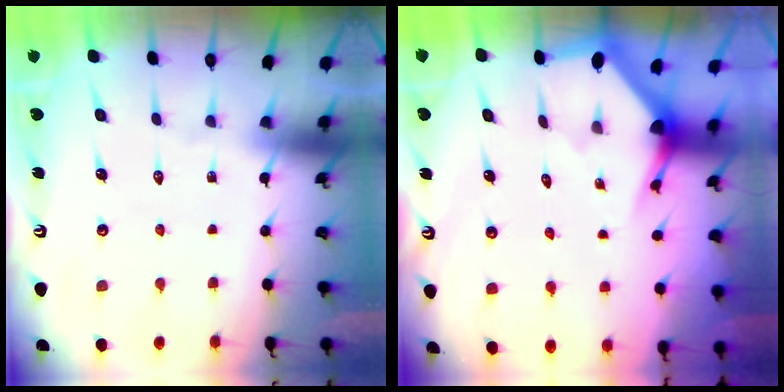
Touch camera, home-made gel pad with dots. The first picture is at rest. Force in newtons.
{"total": 3.0, "press": 3.0, "slide": 0.2}